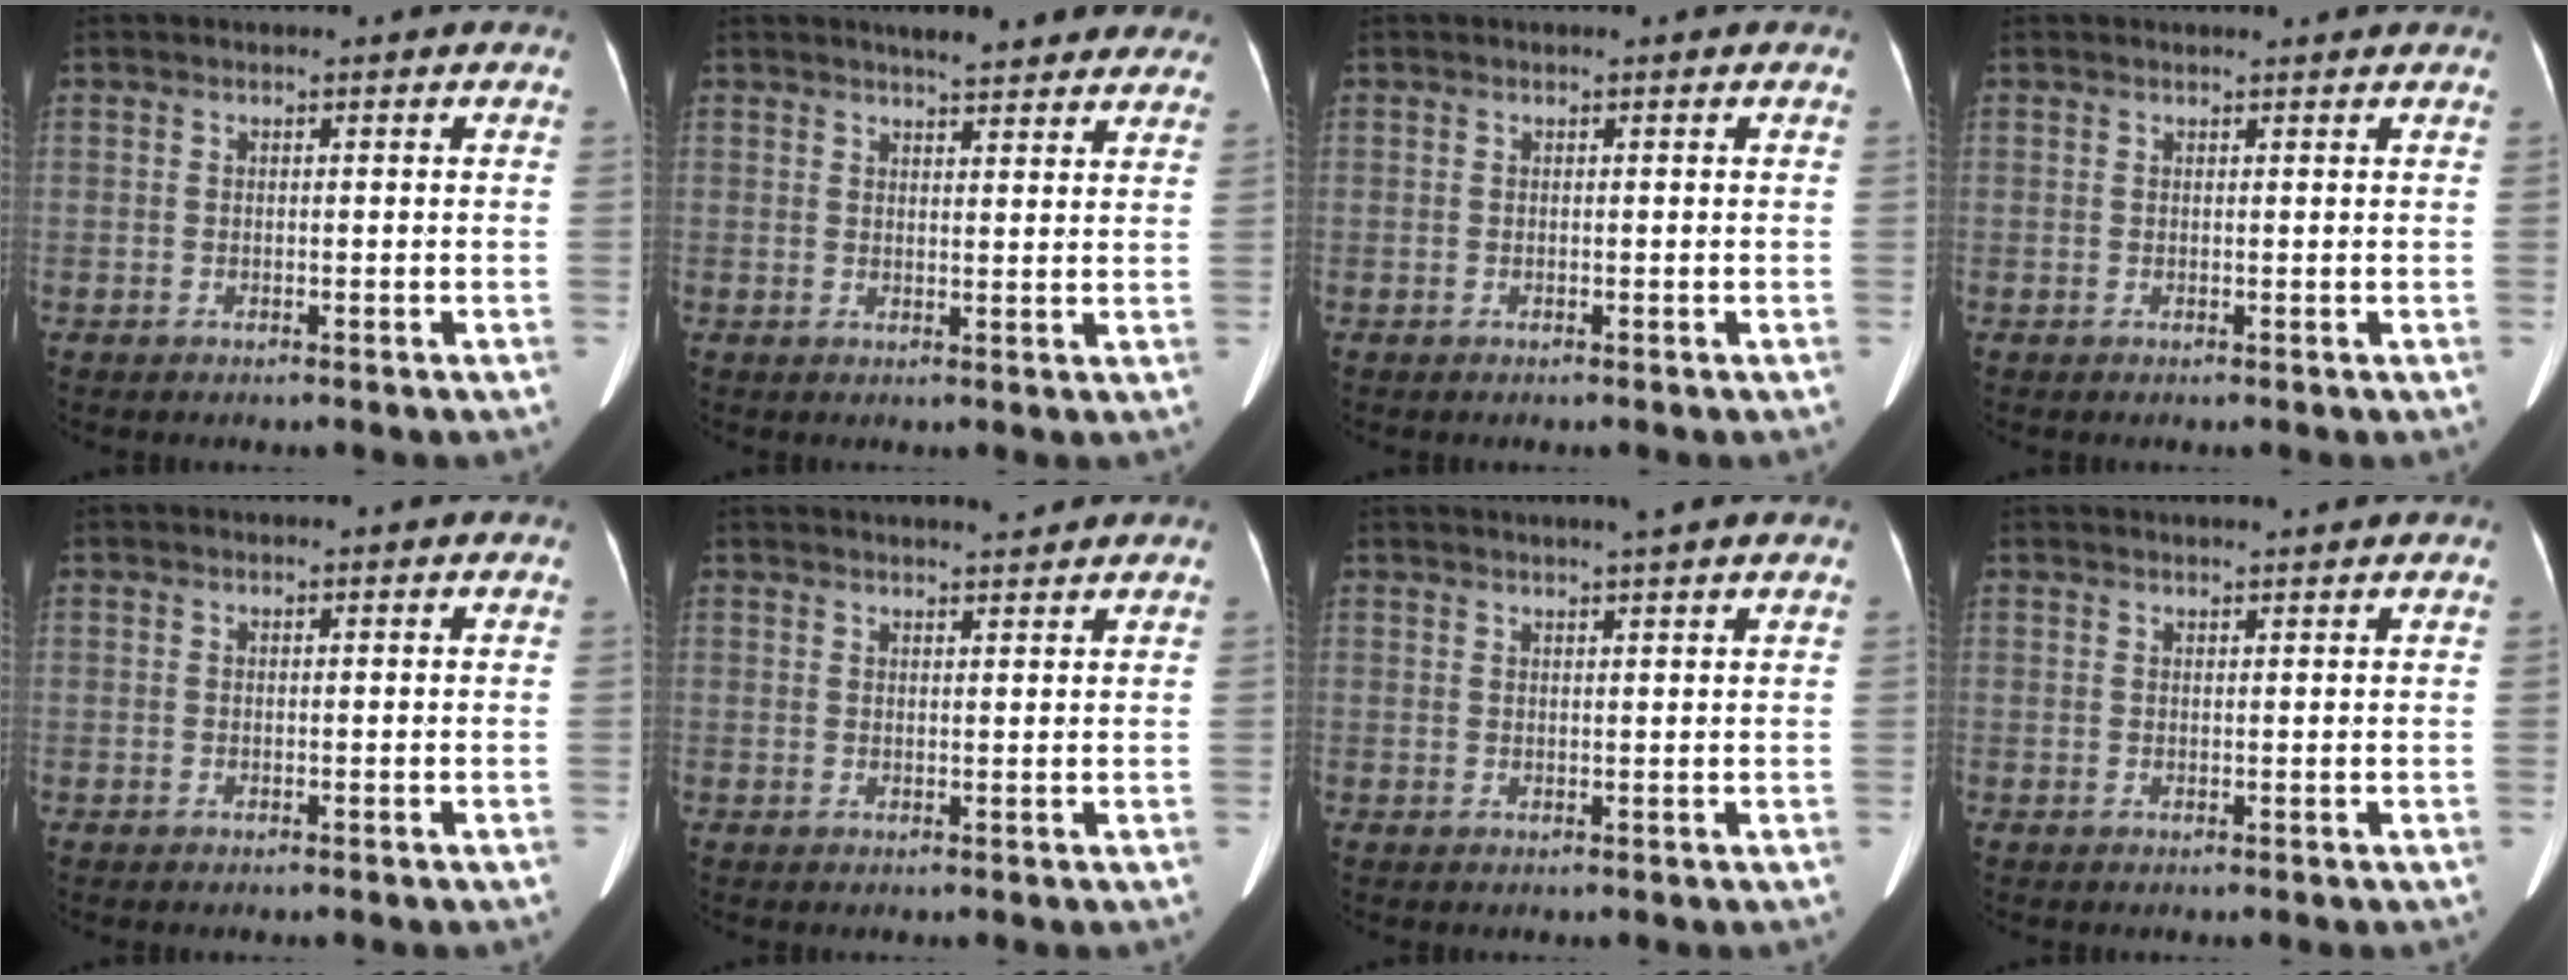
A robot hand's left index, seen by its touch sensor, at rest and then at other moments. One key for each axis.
{"total": 9.3, "fx": 8.1, "fy": 1.9, "fz": 4.2, "tx": -0.038, "ty": 0.006, "tz": 0.085}
{"total": 0.0}
{"total": 2.7, "fx": 2.6, "fy": 0.0, "fz": 0.6, "tx": -0.012, "ty": 0.016, "tz": 0.031}
{"total": 0.0}
{"total": 4.6, "fx": 4.3, "fy": -0.3, "fz": 1.4, "tx": -0.021, "ty": 0.009, "tz": 0.058}
{"total": 4.9, "fx": 4.1, "fy": -0.8, "fz": 2.5, "tx": -0.037, "ty": 0.016, "tz": 0.056}
{"total": 3.4, "fx": 3.2, "fy": -0.5, "fz": 1.2, "tx": -0.014, "ty": 0.019, "tz": 0.046}